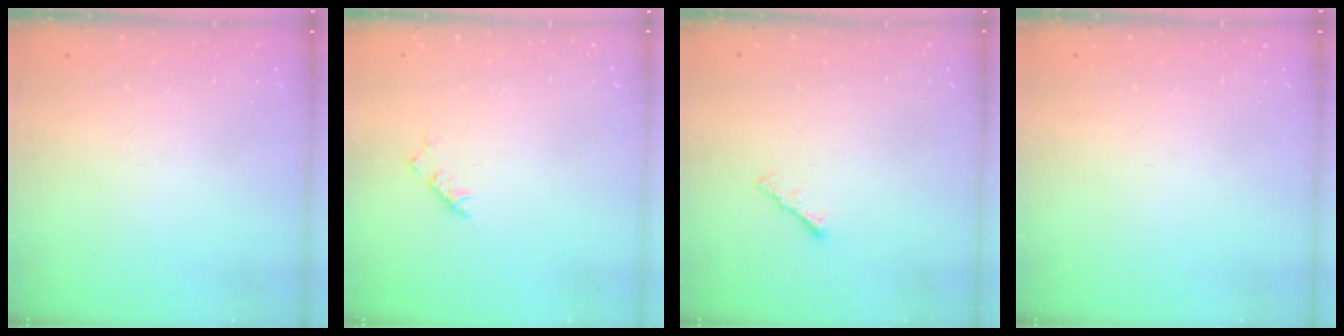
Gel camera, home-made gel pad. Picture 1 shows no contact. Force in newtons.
{"total": 3.8, "press": 3.7, "slide": 0.8}
{"total": 1.6, "press": 1.5, "slide": 0.5}
{"total": 0.0}